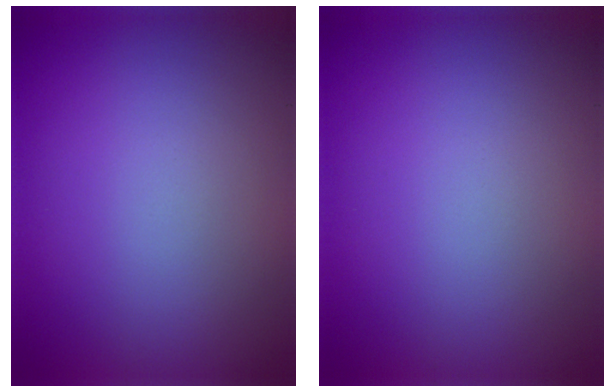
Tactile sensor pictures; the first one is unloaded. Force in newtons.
{"total": 0.0}